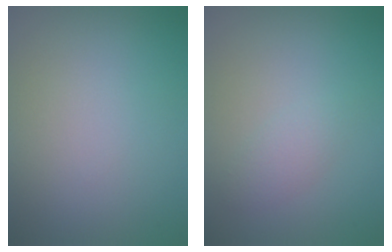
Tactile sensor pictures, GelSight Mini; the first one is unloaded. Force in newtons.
{"total": 1.4, "press": 1.4, "slide": 0.1}